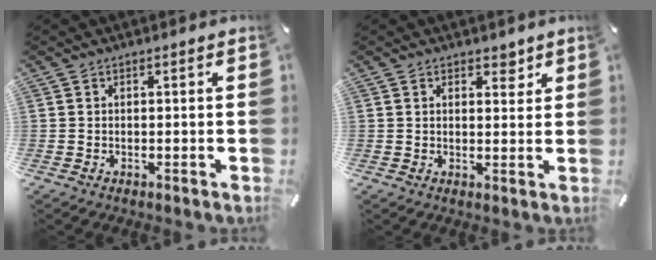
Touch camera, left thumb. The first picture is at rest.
{"total": 3.1, "force": [1.9, 1.8, 1.5], "torque": [-0.010, -0.010, 0.029]}